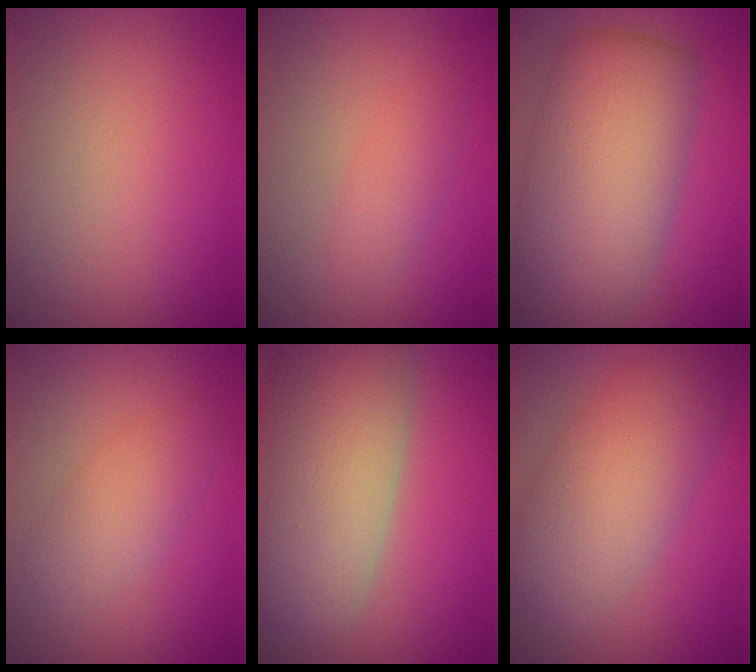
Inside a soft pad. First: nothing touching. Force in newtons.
{"total": 1.7, "press": 1.7, "slide": 0.1}
{"total": 9.6, "press": 9.6, "slide": 0.6}
{"total": 2.7, "press": 2.7, "slide": 0.1}
{"total": 10.6, "press": 10.6, "slide": 0.8}
{"total": 7.0, "press": 7.0, "slide": 0.2}